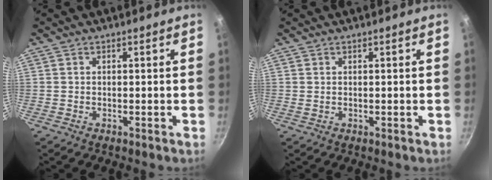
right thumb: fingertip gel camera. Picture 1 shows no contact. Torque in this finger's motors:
{"motor_torque": [-0.25, -0.25, -0.28, 0.25, -0.05]}